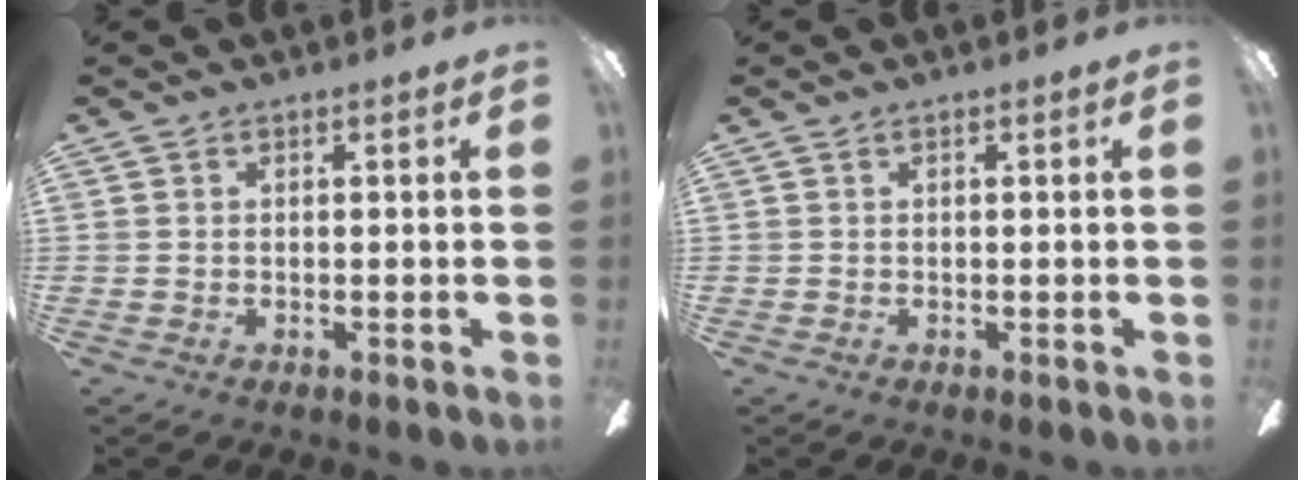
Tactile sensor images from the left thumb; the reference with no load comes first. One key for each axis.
{"total": 0.0}